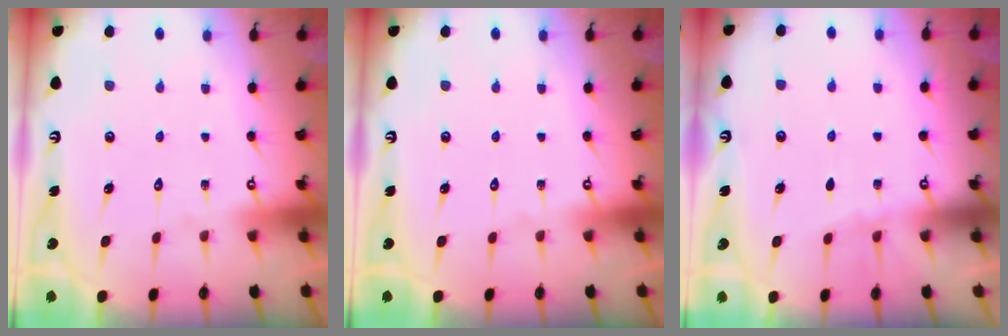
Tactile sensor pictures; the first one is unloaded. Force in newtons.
{"total": 0.0}
{"total": 3.4, "press": 3.3, "slide": 0.5}